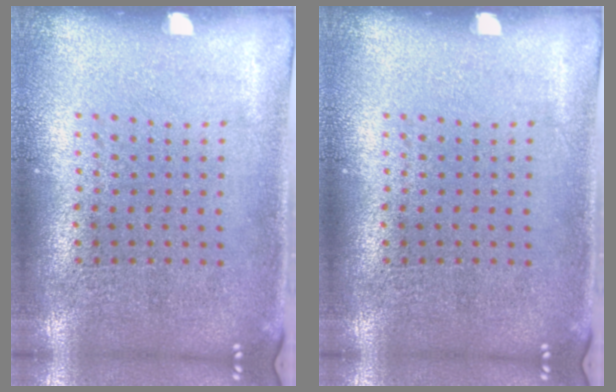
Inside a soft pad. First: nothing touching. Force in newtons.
{"total": 0.0}